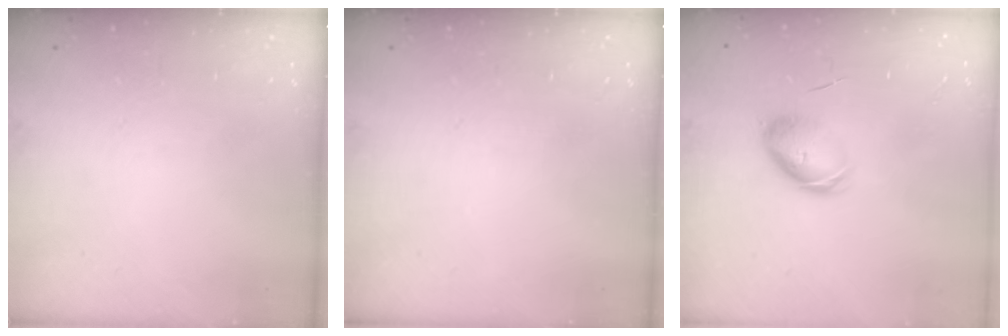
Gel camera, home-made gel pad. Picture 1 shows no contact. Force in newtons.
{"total": 0.0}
{"total": 7.1, "press": 7.1, "slide": 0.5}